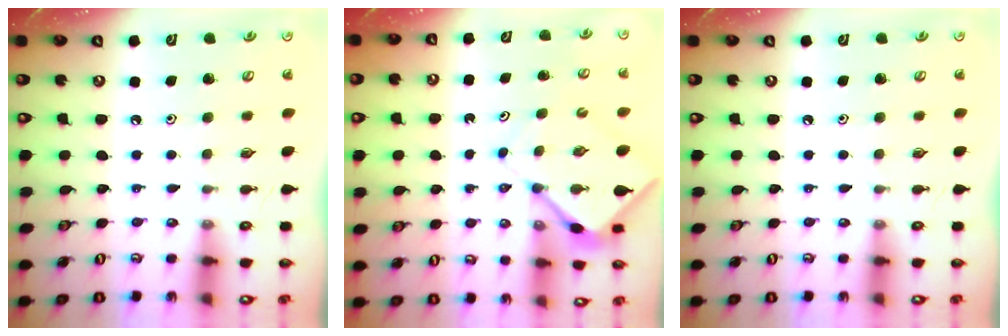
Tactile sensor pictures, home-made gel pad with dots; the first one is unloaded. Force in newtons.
{"total": 7.1, "press": 7.1, "slide": 0.6}
{"total": 0.0}